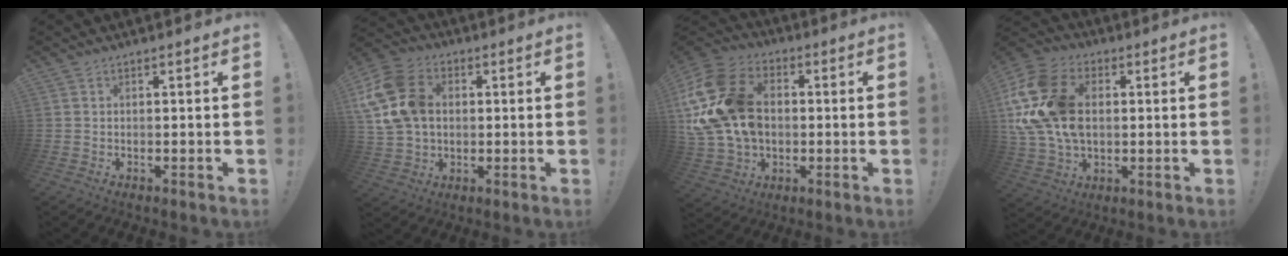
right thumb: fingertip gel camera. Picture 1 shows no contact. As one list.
[{"total": 17.2, "force": [3.3, 13.3, 10.4], "torque": [-0.189, -0.002, 0.068]}, {"total": 23.4, "force": [2.9, 17.5, 15.4], "torque": [-0.266, 0.001, 0.063]}, {"total": 21.6, "force": [3.4, 15.6, 14.5], "torque": [-0.260, -0.001, 0.070]}]